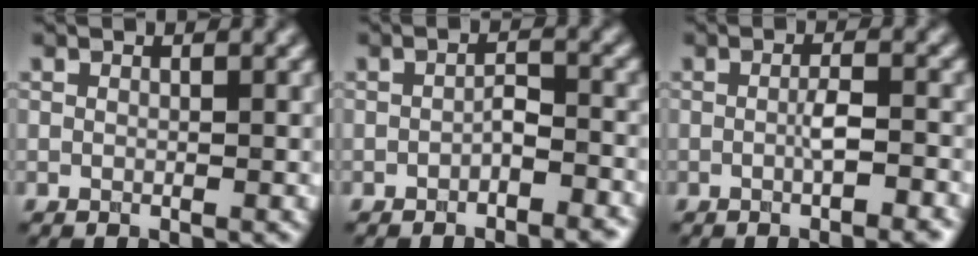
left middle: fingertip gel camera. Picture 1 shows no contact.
{"total": 2.1, "force": [-1.2, 0.7, 1.5], "torque": [-0.023, 0.005, -0.020]}
{"total": 2.9, "force": [-0.9, 0.5, 2.7], "torque": [-0.040, 0.004, -0.016]}